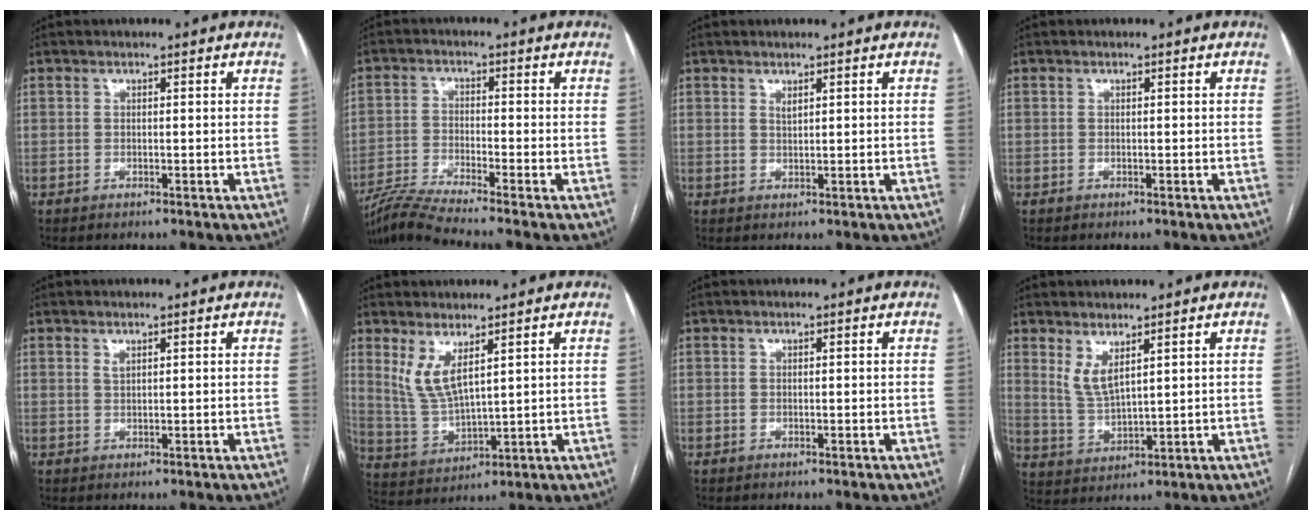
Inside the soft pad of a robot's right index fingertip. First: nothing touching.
{"total": 7.9, "force": [-6.8, -2.0, 3.4], "torque": [-0.064, -0.023, -0.127]}
{"total": 1.1, "force": [0.8, 0.3, 0.8], "torque": [-0.015, -0.004, 0.018]}
{"total": 0.0}
{"total": 0.8, "force": [0.6, 0.2, 0.5], "torque": [-0.011, -0.002, 0.014]}
{"total": 6.2, "force": [3.5, 1.4, 5.0], "torque": [-0.111, -0.015, 0.084]}
{"total": 0.0}
{"total": 4.4, "force": [2.8, 0.9, 3.3], "torque": [-0.074, -0.016, 0.067]}